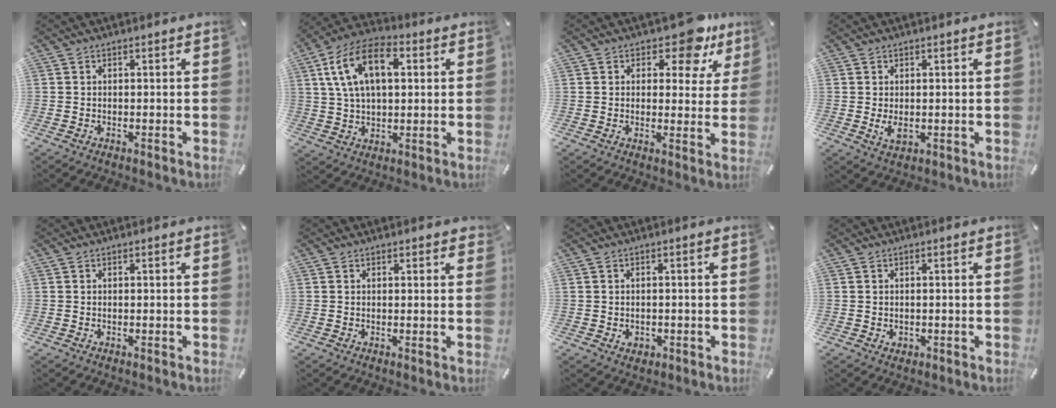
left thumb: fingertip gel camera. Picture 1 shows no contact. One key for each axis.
{"total": 14.2, "fx": 4.5, "fy": 8.4, "fz": 10.4, "tx": -0.219, "ty": 0.008, "tz": 0.078}
{"total": 9.8, "fx": 6.2, "fy": 4.8, "fz": 5.9, "tx": -0.061, "ty": -0.039, "tz": 0.100}
{"total": 3.0, "fx": -0.1, "fy": 1.9, "fz": 2.3, "tx": -0.050, "ty": -0.006, "tz": -0.006}
{"total": 0.0}
{"total": 0.8, "fx": 0.6, "fy": 0.5, "fz": 0.4, "tx": -0.001, "ty": -0.002, "tz": 0.008}
{"total": 1.9, "fx": -0.4, "fy": 1.7, "fz": 0.8, "tx": -0.016, "ty": 0.005, "tz": -0.009}
{"total": 0.9, "fx": 0.0, "fy": 0.9, "fz": 0.3, "tx": -0.005, "ty": 0.005, "tz": -0.001}